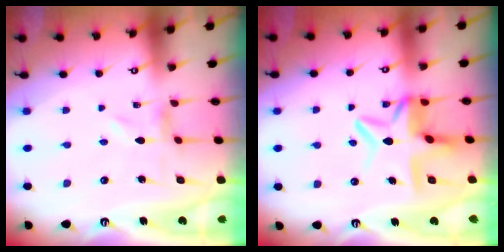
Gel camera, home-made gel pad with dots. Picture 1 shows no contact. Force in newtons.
{"total": 10.3, "press": 10.2, "slide": 1.1}